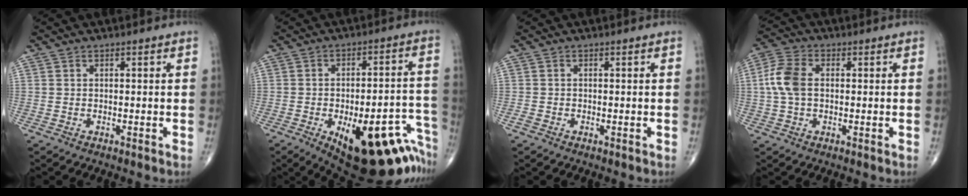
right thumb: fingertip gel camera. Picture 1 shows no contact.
{"total": 25.6, "force": [-13.5, 10.2, 19.2], "torque": [-0.153, 0.068, -0.166]}
{"total": 0.6, "force": [-0.5, 0.3, 0.3], "torque": [-0.009, -0.003, -0.011]}
{"total": 7.4, "force": [0.5, 4.6, 5.7], "torque": [-0.132, 0.018, 0.003]}